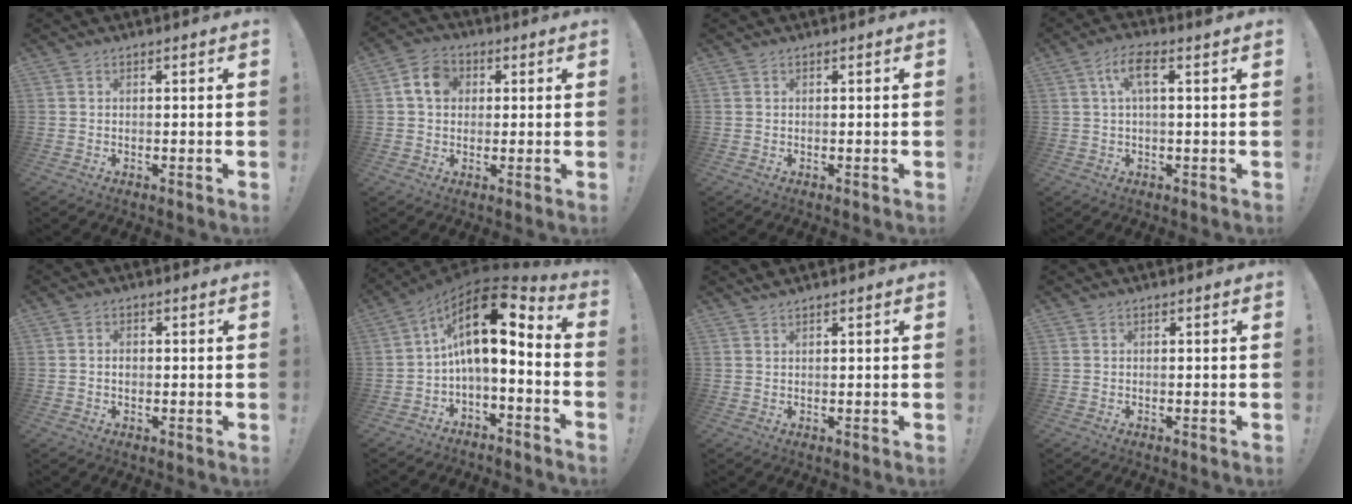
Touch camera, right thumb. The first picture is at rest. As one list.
[{"total": 8.0, "force": [1.6, 6.4, 4.6], "torque": [-0.071, 0.016, 0.034]}, {"total": 0.0}, {"total": 6.4, "force": [1.9, 1.5, 5.9], "torque": [-0.107, 0.002, 0.031]}, {"total": 1.4, "force": [-0.3, 1.2, 0.6], "torque": [-0.012, 0.004, -0.007]}, {"total": 15.0, "force": [3.7, 6.3, 13.1], "torque": [-0.224, -0.026, 0.061]}, {"total": 1.1, "force": [1.1, 0.0, 0.2], "torque": [0.001, -0.007, 0.020]}, {"total": 0.0}]